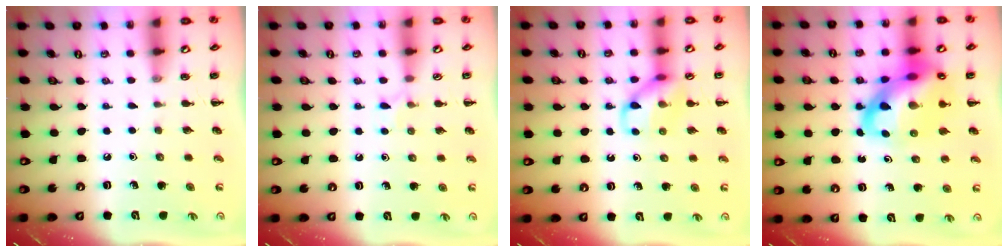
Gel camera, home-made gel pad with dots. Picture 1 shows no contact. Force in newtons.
{"total": 5.0, "press": 4.8, "slide": 1.6}
{"total": 10.4, "press": 10.3, "slide": 1.5}
{"total": 18.0, "press": 17.5, "slide": 4.2}